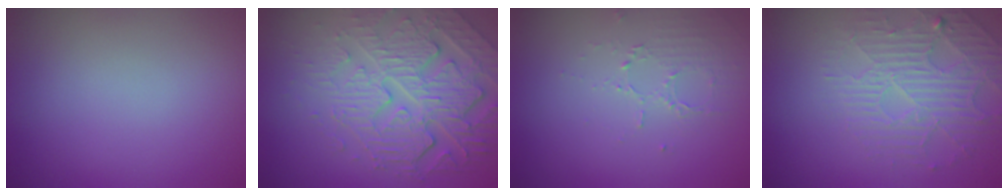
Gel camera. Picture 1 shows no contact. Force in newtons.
{"total": 7.8, "press": 5.5, "slide": 5.5}
{"total": 1.4, "press": 0.8, "slide": 1.2}
{"total": 4.6, "press": 3.5, "slide": 3.1}